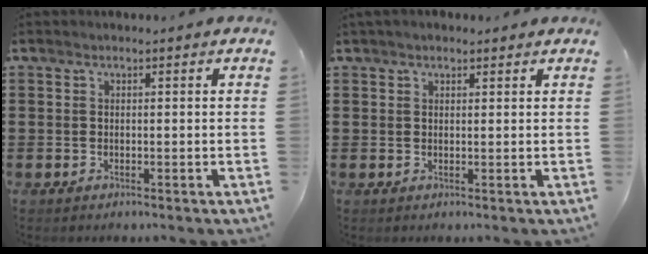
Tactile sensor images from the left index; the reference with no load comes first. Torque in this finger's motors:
{"motor_torque": [2.14, 0.00, 0.23, 0.05]}